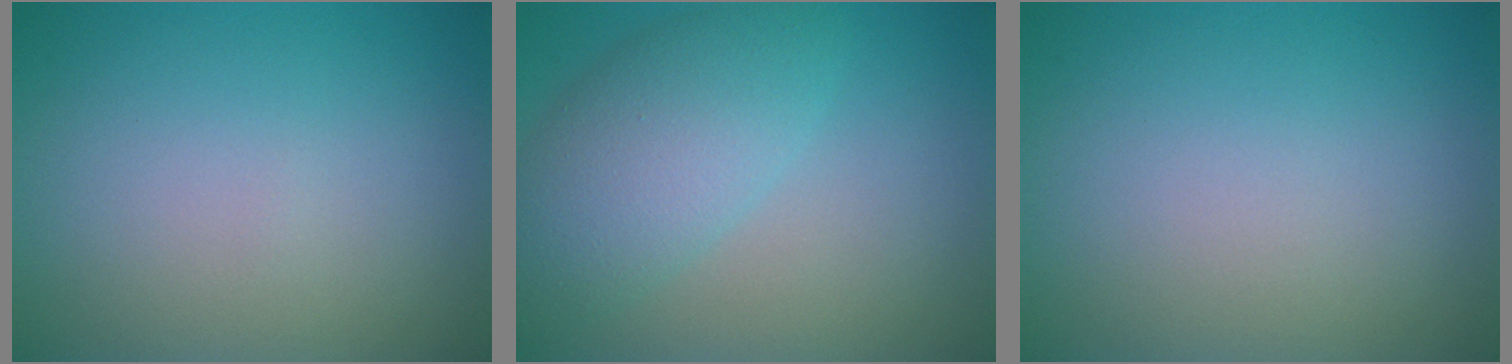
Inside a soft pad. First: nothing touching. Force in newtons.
{"total": 5.3, "press": 5.3, "slide": 0.2}
{"total": 0.0}